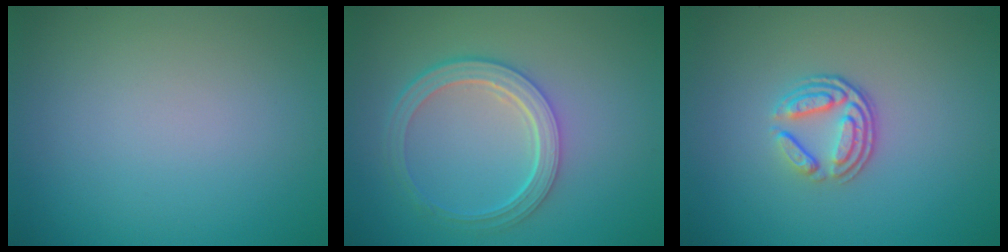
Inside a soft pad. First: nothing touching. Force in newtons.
{"total": 4.8, "press": 3.6, "slide": 3.1}
{"total": 3.4, "press": 2.5, "slide": 2.3}